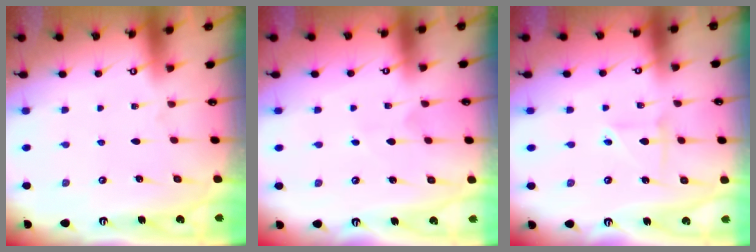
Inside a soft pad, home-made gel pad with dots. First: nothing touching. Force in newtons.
{"total": 2.2, "press": 2.2, "slide": 0.2}
{"total": 2.8, "press": 2.7, "slide": 0.6}